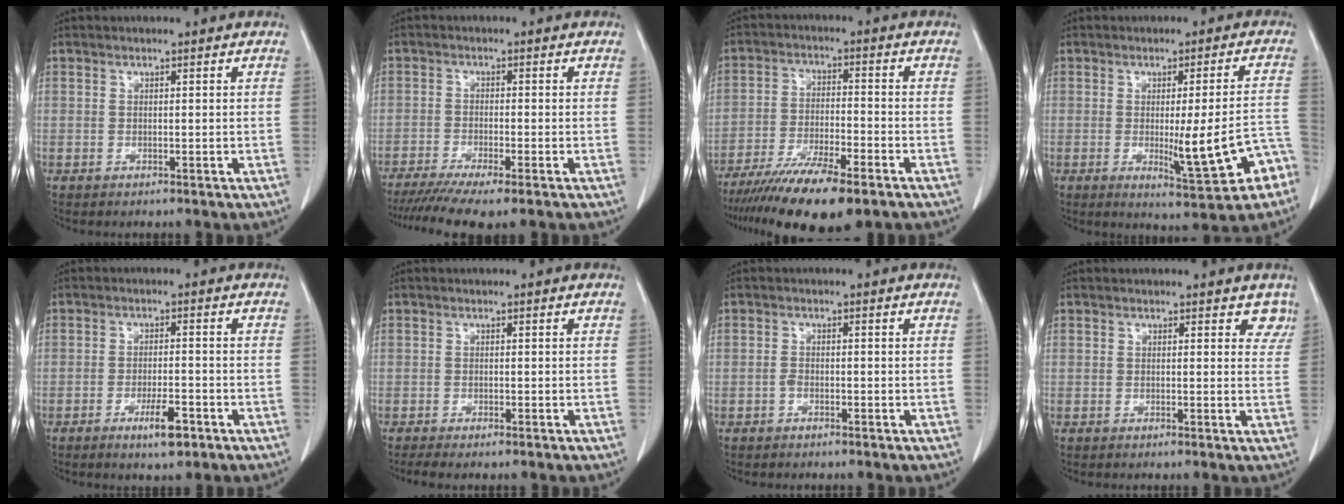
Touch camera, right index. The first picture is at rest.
{"total": 9.7, "force": [-7.7, 0.5, 5.8], "torque": [-0.088, -0.016, -0.119]}
{"total": 14.4, "force": [-10.7, 2.1, 9.4], "torque": [-0.170, -0.033, -0.177]}
{"total": 10.7, "force": [-3.7, 1.6, 9.9], "torque": [-0.123, 0.002, -0.037]}
{"total": 4.6, "force": [-2.5, 0.9, 3.7], "torque": [-0.067, -0.003, -0.040]}
{"total": 1.9, "force": [-1.5, 0.2, 1.2], "torque": [-0.023, -0.006, -0.022]}
{"total": 0.9, "force": [-0.6, 0.4, 0.6], "torque": [-0.011, 0.003, -0.011]}
{"total": 3.1, "force": [2.5, 1.5, 0.8], "torque": [0.014, -0.007, 0.012]}